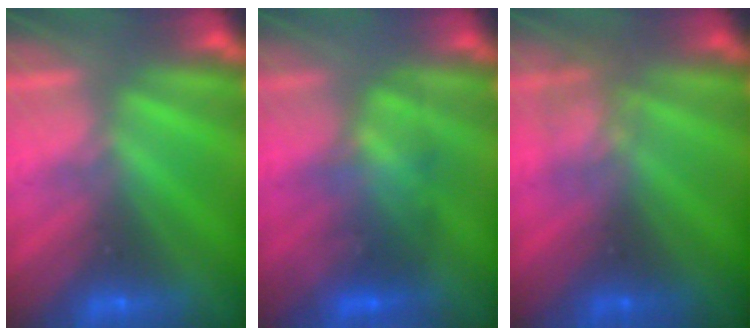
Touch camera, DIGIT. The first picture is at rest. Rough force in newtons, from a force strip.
{"total": 3.8}
{"total": 2.5}